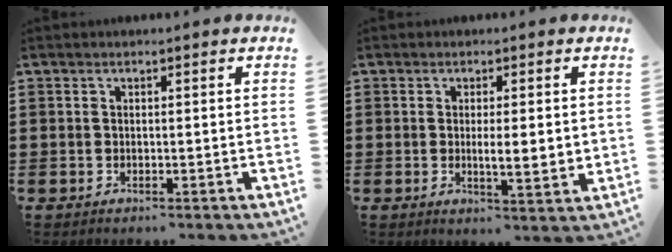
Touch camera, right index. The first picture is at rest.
{"total": 3.7, "force": [0.2, 0.7, 3.6], "torque": [-0.058, -0.002, 0.000]}